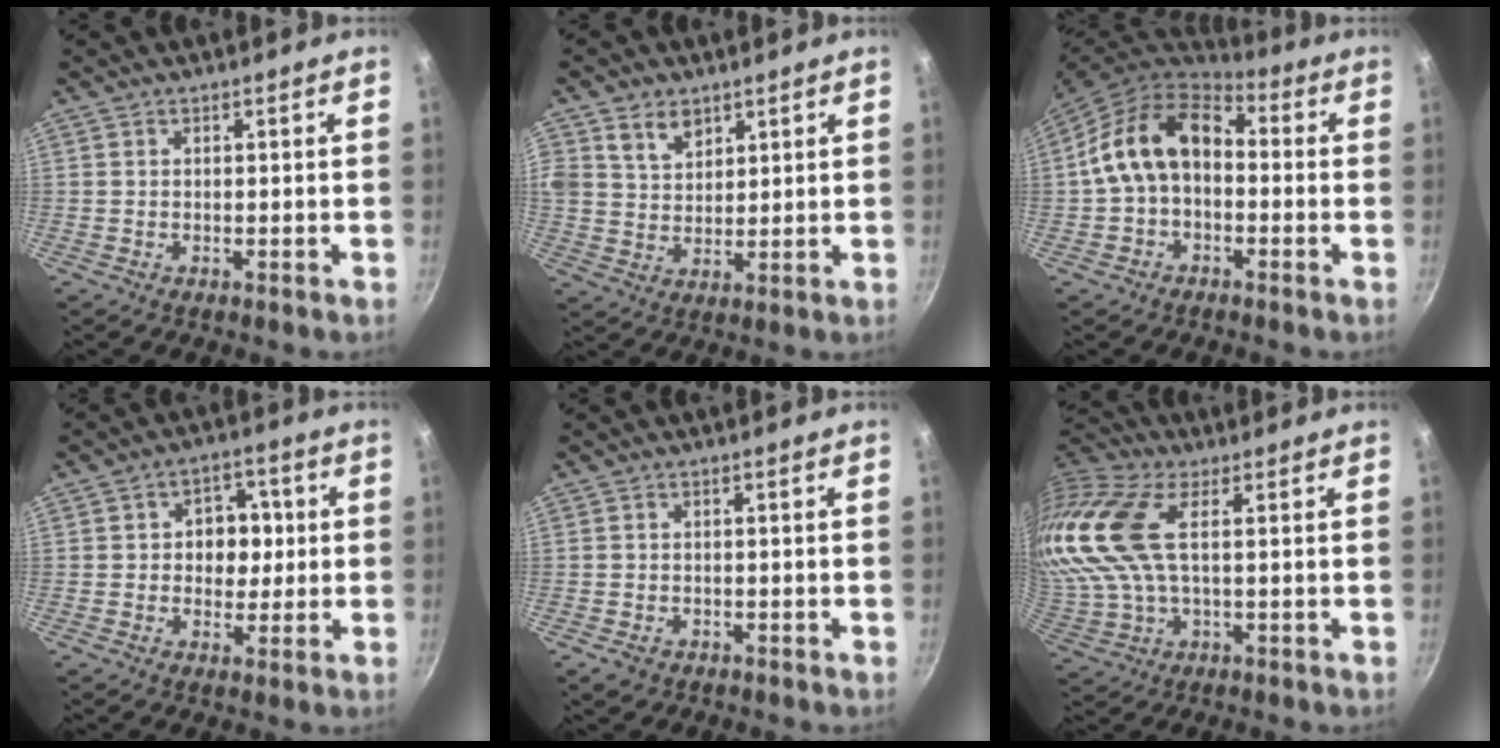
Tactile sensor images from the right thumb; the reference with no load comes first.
{"total": 6.9, "force": [3.7, 4.8, 3.2], "torque": [-0.039, -0.015, 0.072]}
{"total": 13.6, "force": [-0.1, 9.5, 9.8], "torque": [-0.145, 0.042, -0.020]}
{"total": 7.8, "force": [0.6, 6.2, 4.7], "torque": [-0.017, 0.006, 0.002]}
{"total": 2.6, "force": [-1.3, 1.9, 1.2], "torque": [-0.022, 0.007, -0.016]}
{"total": 17.8, "force": [3.3, 9.2, 14.9], "torque": [-0.327, 0.017, 0.059]}